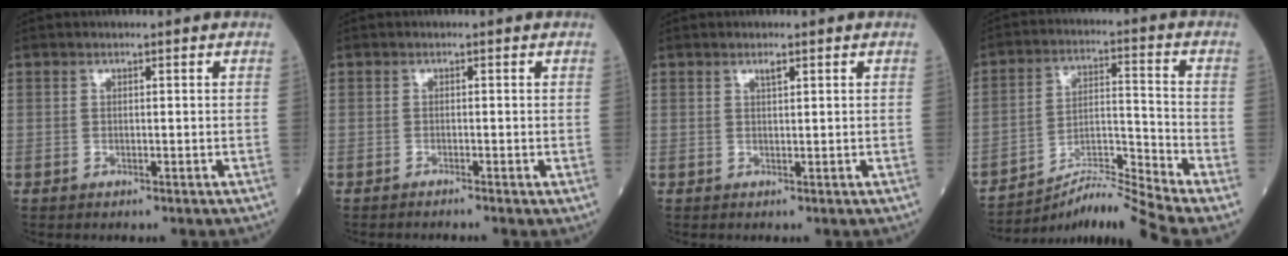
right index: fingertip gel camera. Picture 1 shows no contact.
{"total": 0.6, "force": [-0.4, -0.3, 0.4], "torque": [-0.006, 0.002, -0.011]}
{"total": 1.0, "force": [0.8, 0.1, 0.5], "torque": [-0.015, 0.003, 0.016]}
{"total": 9.9, "force": [-9.0, -2.8, 3.2], "torque": [-0.053, 0.019, -0.157]}